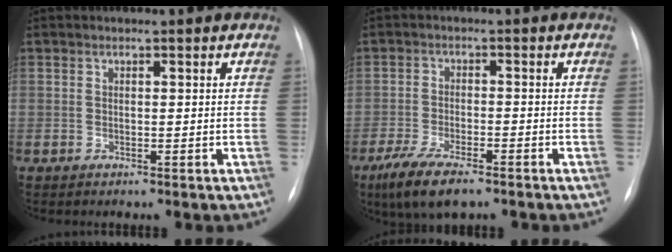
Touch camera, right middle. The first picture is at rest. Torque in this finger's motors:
{"motor_torque": [1.03, -0.88, 0.29, 0.07]}